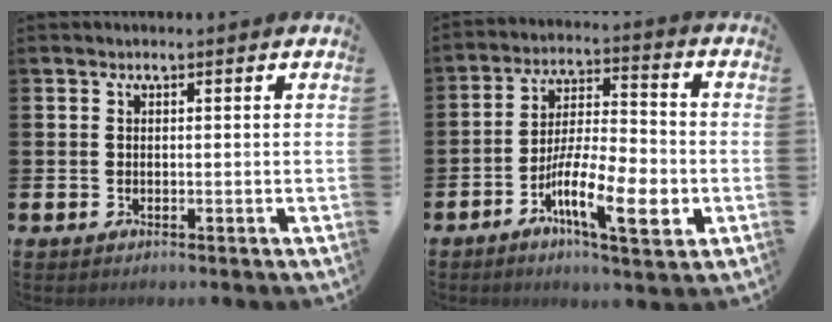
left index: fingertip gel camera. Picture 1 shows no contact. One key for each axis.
{"total": 10.8, "fx": -4.3, "fy": 2.6, "fz": 9.6, "tx": -0.183, "ty": -0.008, "tz": -0.078}